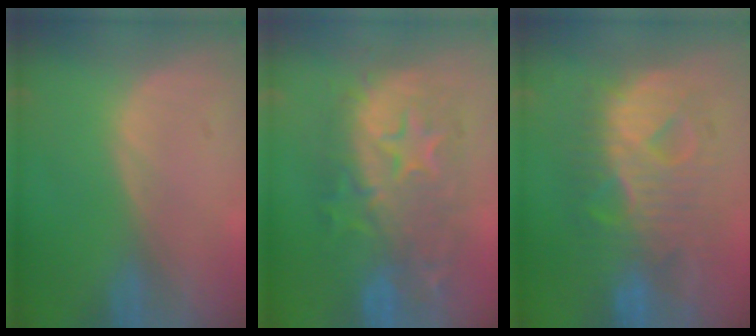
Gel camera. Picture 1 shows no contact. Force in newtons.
{"total": 12.6, "press": 12.6, "slide": 1.0}
{"total": 12.1, "press": 12.0, "slide": 1.3}